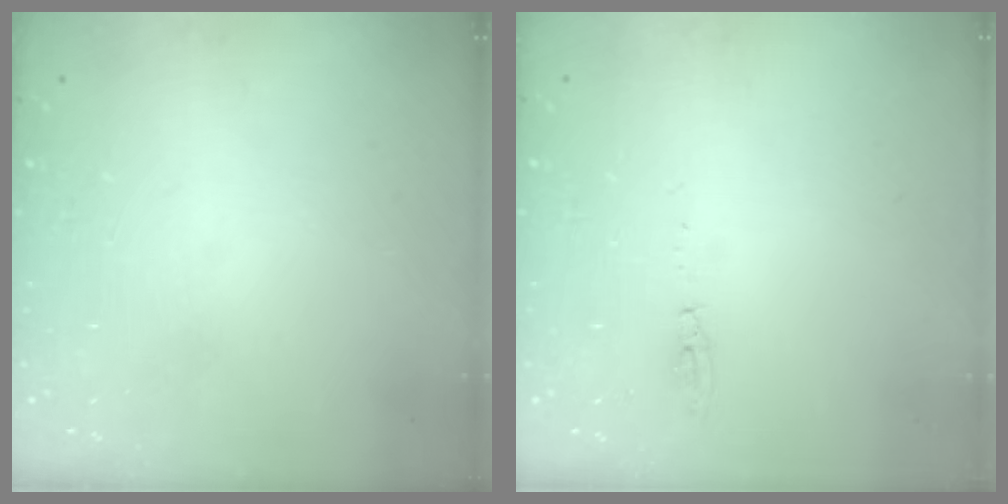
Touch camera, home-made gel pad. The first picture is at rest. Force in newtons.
{"total": 3.9, "press": 3.8, "slide": 1.0}